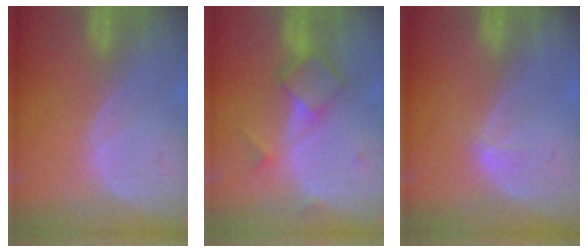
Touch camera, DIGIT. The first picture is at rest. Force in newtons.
{"total": 5.9, "press": 5.0, "slide": 3.2}
{"total": 0.7, "press": 0.7, "slide": 0.1}